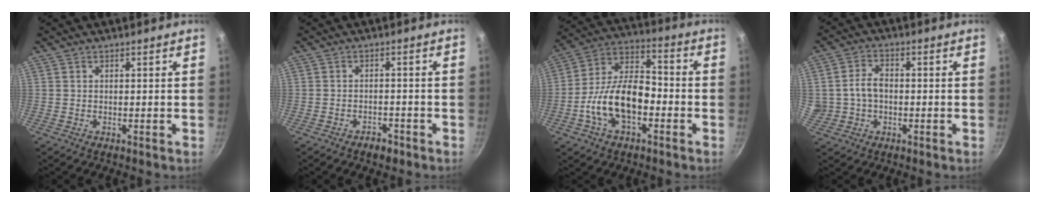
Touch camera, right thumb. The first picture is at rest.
{"total": 2.9, "force": [-2.1, 1.5, 1.3], "torque": [-0.014, 0.022, -0.026]}
{"total": 15.4, "force": [-4.5, 8.6, 11.9], "torque": [-0.187, 0.049, -0.094]}
{"total": 9.1, "force": [-0.1, 7.1, 5.7], "torque": [-0.089, 0.019, 0.001]}